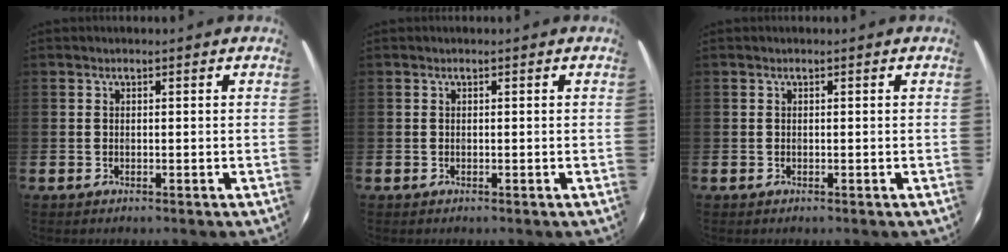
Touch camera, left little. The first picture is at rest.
{"total": 0.0}
{"total": 0.0}